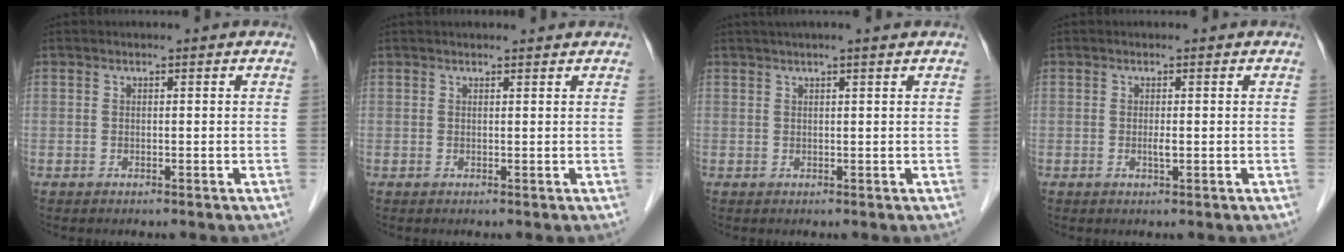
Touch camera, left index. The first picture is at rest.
{"total": 3.8, "force": [3.7, 0.4, 1.0], "torque": [-0.011, 0.021, 0.042]}
{"total": 4.6, "force": [3.8, -0.5, 2.6], "torque": [-0.035, 0.022, 0.053]}
{"total": 0.9, "force": [-0.1, 0.1, 0.9], "torque": [-0.018, -0.004, -0.002]}